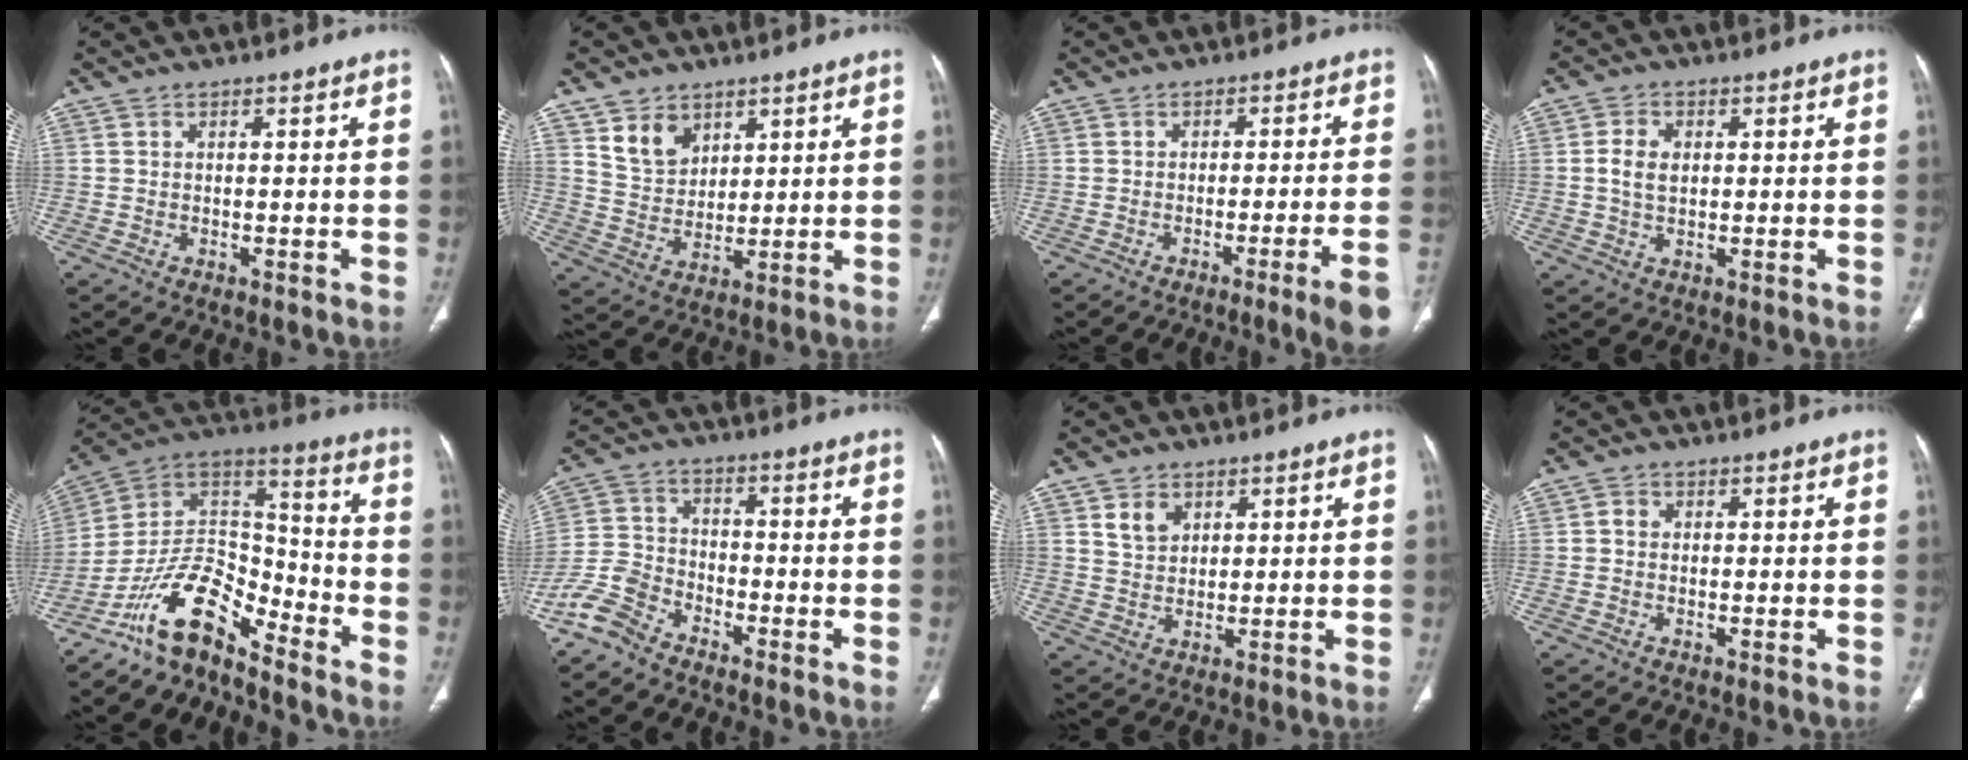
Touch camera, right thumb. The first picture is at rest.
{"total": 7.5, "force": [4.4, 5.2, 3.1], "torque": [-0.032, -0.031, 0.093]}
{"total": 8.5, "force": [-4.6, -0.8, 7.1], "torque": [-0.100, 0.013, -0.065]}
{"total": 4.0, "force": [0.5, 2.7, 2.9], "torque": [-0.057, 0.003, 0.009]}
{"total": 13.6, "force": [-10.7, 5.0, 6.7], "torque": [-0.105, 0.107, -0.203]}
{"total": 7.4, "force": [-6.0, 3.7, 2.2], "torque": [-0.050, 0.028, -0.132]}
{"total": 4.4, "force": [2.3, 3.2, 2.0], "torque": [-0.019, -0.018, 0.048]}
{"total": 1.4, "force": [0.1, 1.3, 0.5], "torque": [-0.004, 0.003, 0.000]}